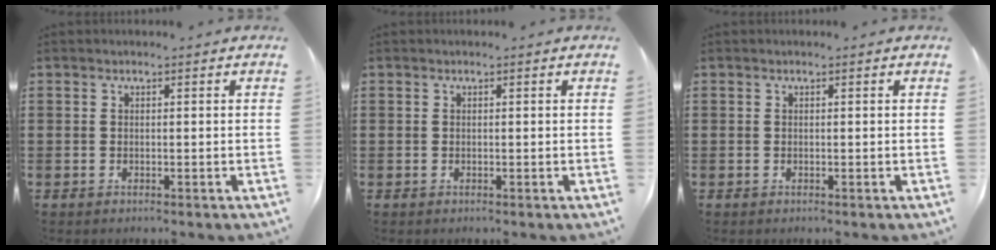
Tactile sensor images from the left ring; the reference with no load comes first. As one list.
[{"total": 0.0}, {"total": 0.0}]